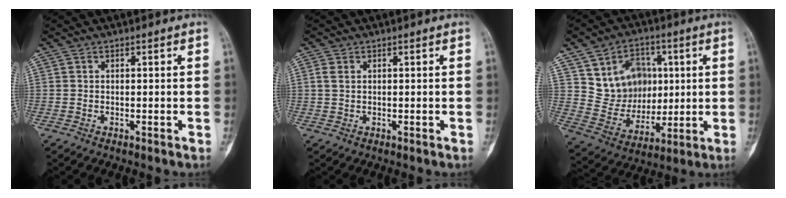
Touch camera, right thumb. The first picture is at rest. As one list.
[{"total": 1.7, "force": [0.5, 1.1, 1.2], "torque": [-0.029, 0.003, 0.012]}, {"total": 15.0, "force": [4.4, 12.0, 7.8], "torque": [-0.077, -0.013, 0.093]}]